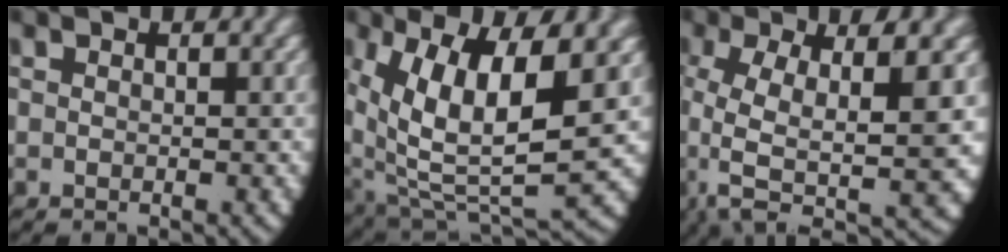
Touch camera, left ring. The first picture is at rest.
{"total": 12.8, "force": [0.9, 8.0, 9.9], "torque": [-0.209, -0.046, 0.036]}
{"total": 10.1, "force": [-1.2, 5.2, 8.5], "torque": [-0.162, -0.030, -0.004]}